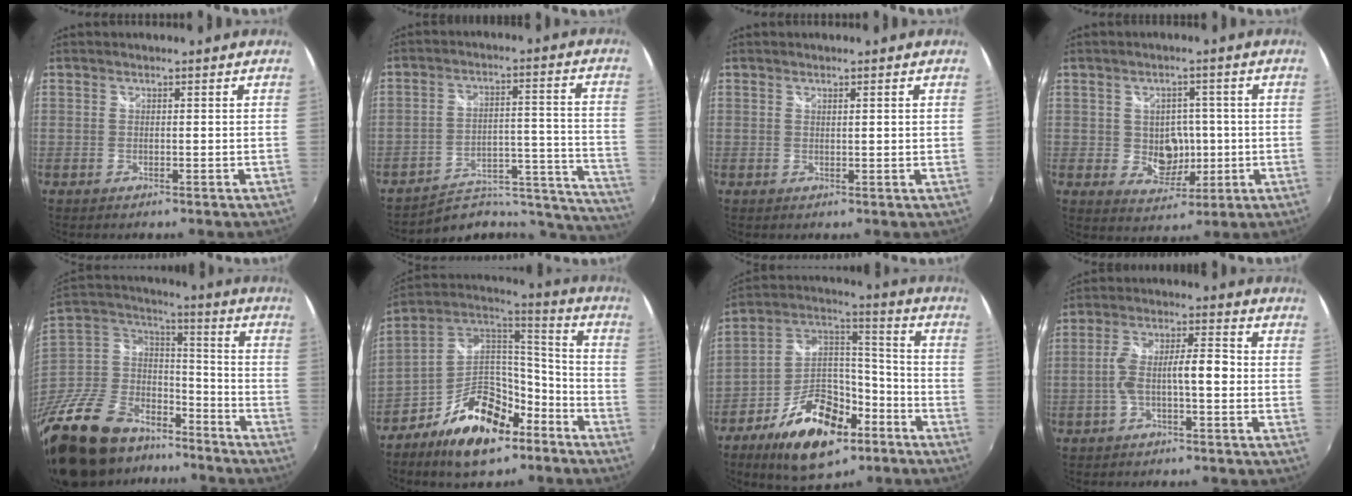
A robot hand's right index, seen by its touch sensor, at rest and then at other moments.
{"total": 21.8, "force": [-20.4, 5.5, 5.3], "torque": [-0.053, 0.031, -0.264]}
{"total": 1.3, "force": [0.6, -0.1, 1.1], "torque": [-0.014, 0.002, 0.010]}
{"total": 6.4, "force": [-0.3, 5.5, 3.3], "torque": [-0.059, 0.006, 0.012]}
{"total": 31.4, "force": [-19.9, 18.8, 15.3], "torque": [-0.362, 0.021, -0.309]}
{"total": 17.6, "force": [-10.3, 8.9, 11.2], "torque": [-0.210, 0.027, -0.173]}
{"total": 19.0, "force": [-10.7, 9.9, 12.3], "torque": [-0.231, 0.024, -0.176]}
{"total": 6.9, "force": [-1.9, 1.6, 6.4], "torque": [-0.127, 0.017, -0.029]}